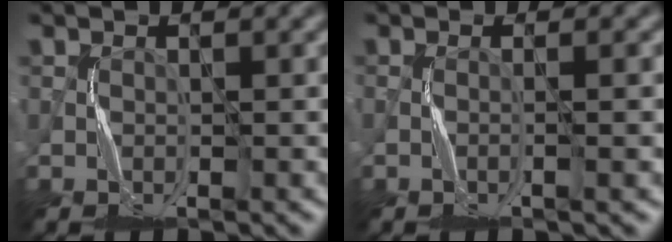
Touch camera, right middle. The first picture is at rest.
{"total": 1.2, "force": [-0.2, 0.2, 1.1], "torque": [-0.014, 0.003, -0.009]}